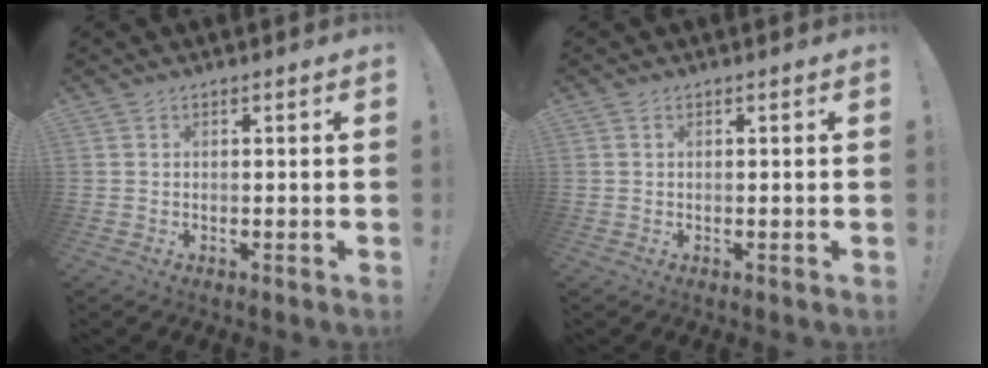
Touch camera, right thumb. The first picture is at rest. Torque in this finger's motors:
{"motor_torque": [0.09, -0.08, 0.29, -0.12, 0.00]}